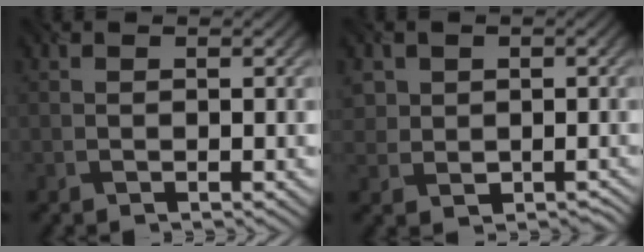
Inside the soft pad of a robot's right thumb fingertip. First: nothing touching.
{"total": 4.2, "force": [0.7, 4.0, 1.2], "torque": [-0.026, -0.004, 0.013]}